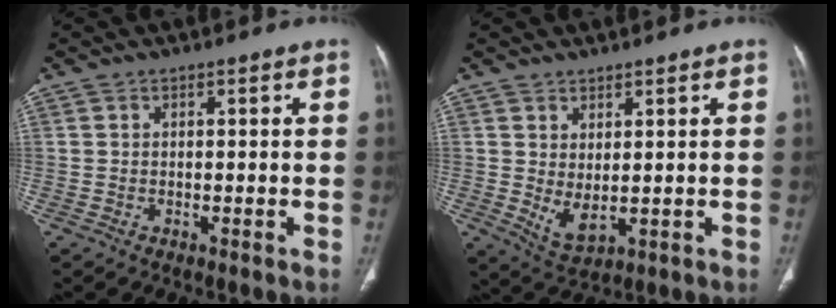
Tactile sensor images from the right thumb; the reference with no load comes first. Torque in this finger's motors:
{"motor_torque": [1.38, 3.63, 0.39, 0.47, 0.09]}